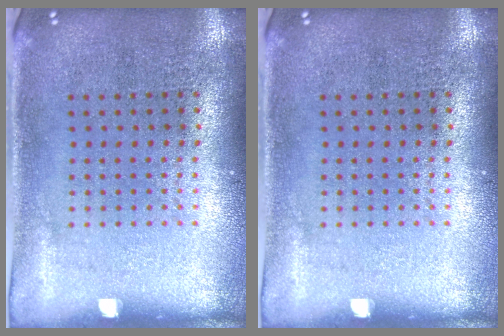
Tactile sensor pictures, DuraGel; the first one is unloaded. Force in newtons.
{"total": 0.0}